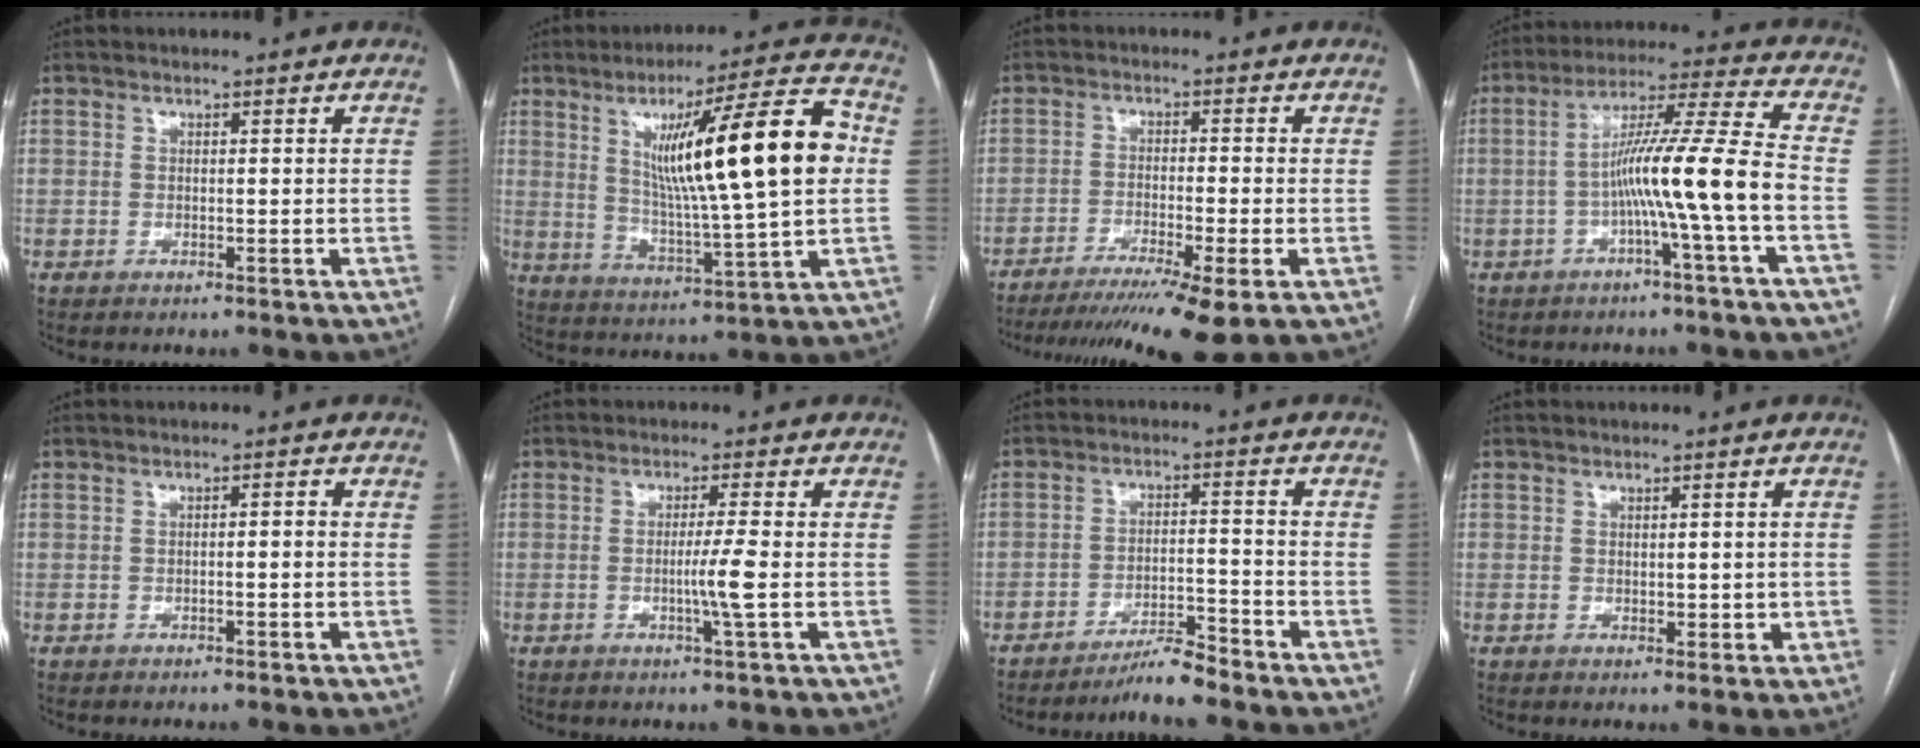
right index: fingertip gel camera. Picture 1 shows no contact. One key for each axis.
{"total": 20.3, "fx": 3.7, "fy": 0.8, "fz": 19.9, "tx": -0.309, "ty": 0.008, "tz": 0.052}
{"total": 11.7, "fx": -8.5, "fy": -0.2, "fz": 8.0, "tx": -0.127, "ty": -0.023, "tz": -0.135}
{"total": 11.8, "fx": -3.1, "fy": -1.7, "fz": 11.2, "tx": -0.196, "ty": 0.018, "tz": -0.056}
{"total": 1.0, "fx": -0.2, "fy": 0.2, "fz": 0.9, "tx": -0.015, "ty": 0.003, "tz": -0.002}
{"total": 4.0, "fx": -0.8, "fy": -1.0, "fz": 3.7, "tx": -0.066, "ty": -0.007, "tz": -0.013}
{"total": 4.9, "fx": -4.6, "fy": -0.4, "fz": 1.7, "tx": -0.024, "ty": -0.011, "tz": -0.082}
{"total": 1.9, "fx": 0.1, "fy": 1.4, "fz": 1.4, "tx": -0.017, "ty": 0.002, "tz": 0.005}